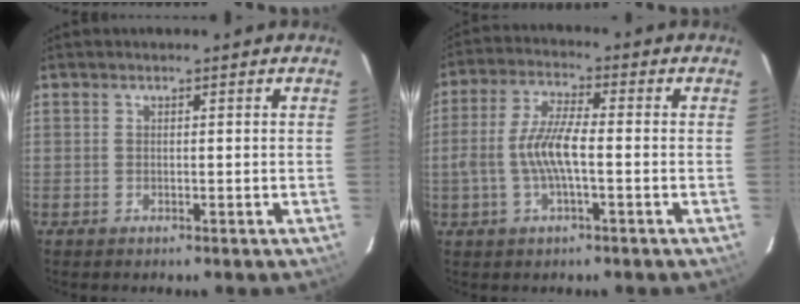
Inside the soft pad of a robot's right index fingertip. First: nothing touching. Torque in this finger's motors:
{"motor_torque": [0.42, -0.22, 0.30, 0.15]}